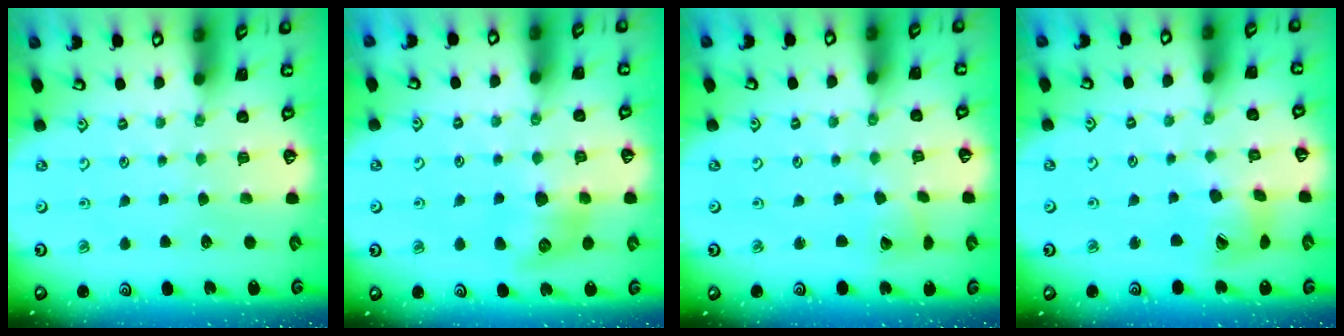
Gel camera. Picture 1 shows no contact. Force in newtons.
{"total": 9.8, "press": 9.8, "slide": 0.2}
{"total": 3.4, "press": 3.3, "slide": 0.4}
{"total": 13.0, "press": 12.9, "slide": 1.5}